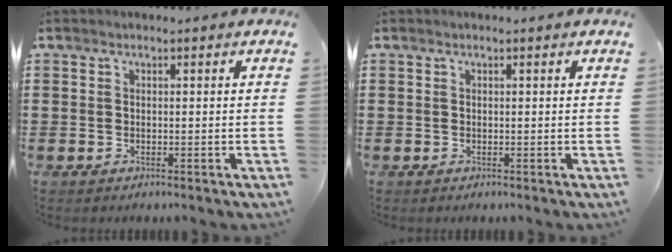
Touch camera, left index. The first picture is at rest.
{"total": 0.0}